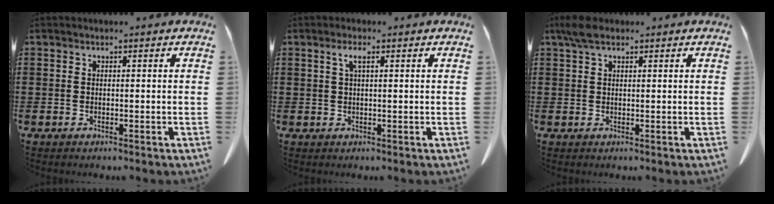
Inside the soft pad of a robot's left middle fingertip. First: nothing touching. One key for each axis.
{"total": 2.3, "fx": 1.0, "fy": 0.5, "fz": 2.0, "tx": -0.043, "ty": 0.004, "tz": 0.016}
{"total": 2.9, "fx": 1.6, "fy": 1.1, "fz": 2.1, "tx": -0.046, "ty": 0.003, "tz": 0.031}